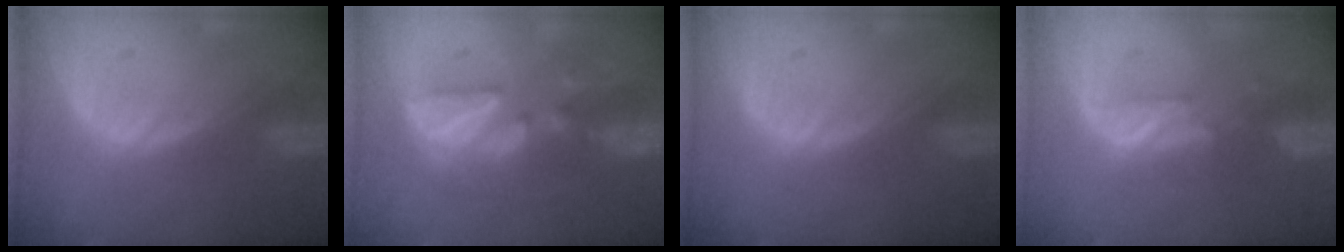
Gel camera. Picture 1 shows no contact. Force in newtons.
{"total": 7.7, "press": 7.3, "slide": 2.5}
{"total": 0.0}
{"total": 3.4, "press": 3.3, "slide": 0.7}